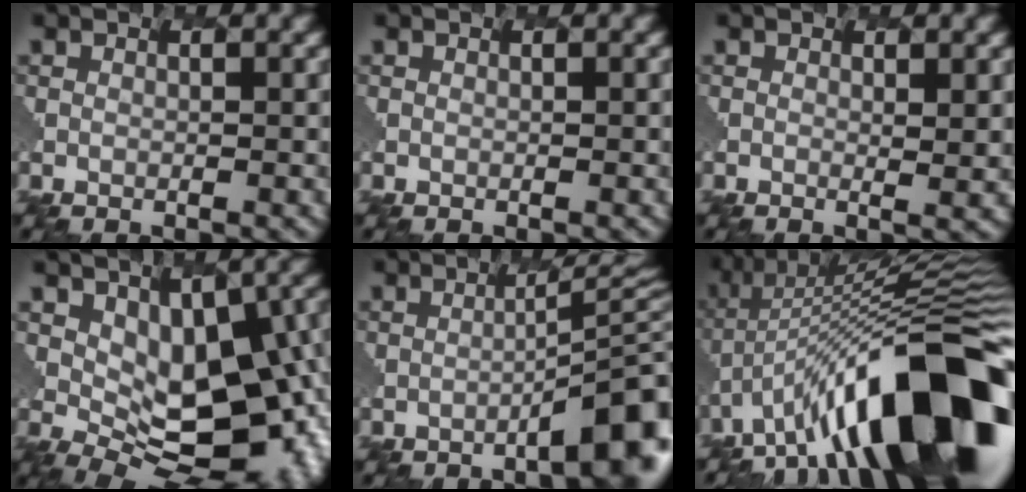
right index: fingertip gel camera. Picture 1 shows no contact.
{"total": 0.6, "force": [0.0, 0.2, 0.5], "torque": [-0.001, 0.002, -0.002]}
{"total": 1.0, "force": [0.3, 0.0, 1.0], "torque": [-0.015, 0.000, -0.002]}
{"total": 13.4, "force": [1.0, 7.5, 11.0], "torque": [-0.136, -0.008, 0.027]}
{"total": 7.7, "force": [-2.5, 1.8, 7.0], "torque": [-0.080, 0.004, -0.043]}
{"total": 15.8, "force": [-6.7, 5.1, 13.3], "torque": [-0.187, 0.044, -0.132]}